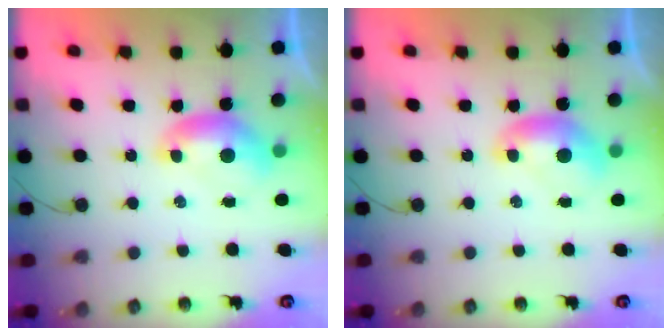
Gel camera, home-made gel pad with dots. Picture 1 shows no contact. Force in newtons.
{"total": 0.0}